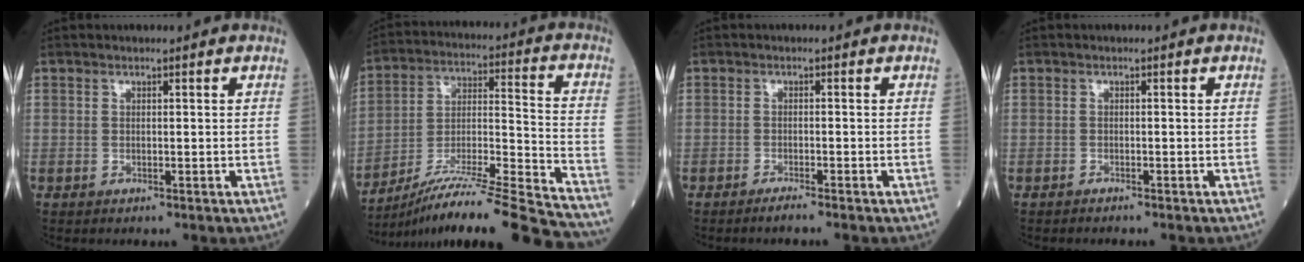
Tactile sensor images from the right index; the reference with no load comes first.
{"total": 25.6, "force": [-22.7, -0.5, 11.9], "torque": [-0.156, -0.021, -0.357]}
{"total": 1.8, "force": [-1.5, -0.4, 0.9], "torque": [-0.020, 0.000, -0.025]}
{"total": 1.4, "force": [-1.3, 0.1, 0.5], "torque": [-0.011, -0.001, -0.013]}